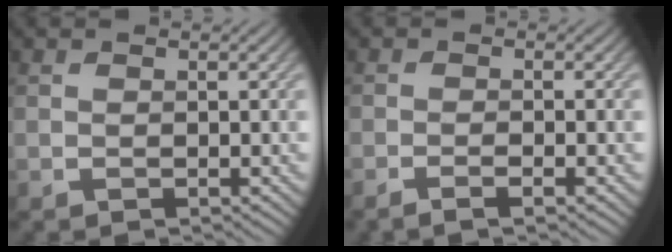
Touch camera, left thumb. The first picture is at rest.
{"total": 1.7, "force": [-1.2, 0.2, 1.2], "torque": [-0.021, 0.004, -0.027]}